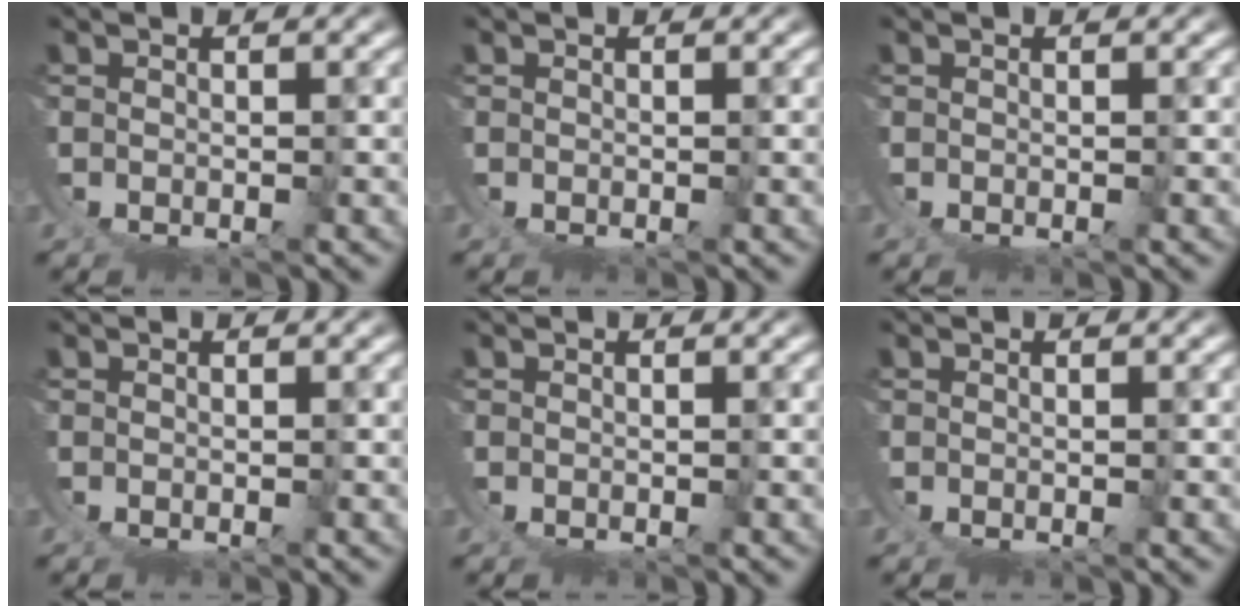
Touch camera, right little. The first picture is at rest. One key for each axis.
{"total": 0.0}
{"total": 0.0}
{"total": 0.0}
{"total": 0.0}
{"total": 0.0}